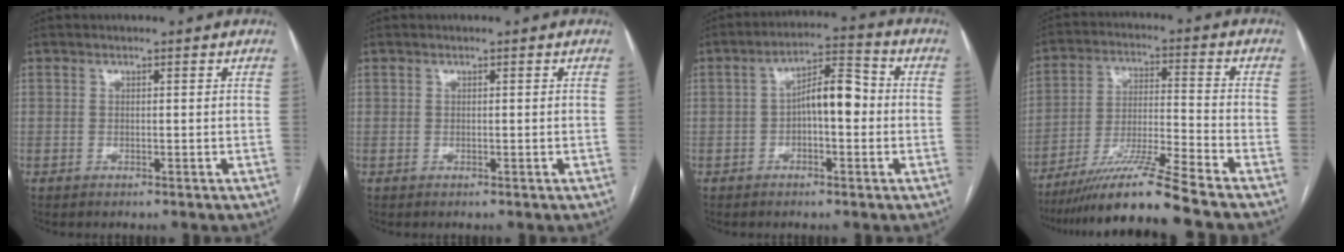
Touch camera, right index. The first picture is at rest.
{"total": 0.0}
{"total": 7.4, "force": [-0.5, 2.6, 7.0], "torque": [-0.116, 0.032, -0.010]}
{"total": 13.5, "force": [-11.1, -1.9, 7.5], "torque": [-0.137, -0.015, -0.199]}